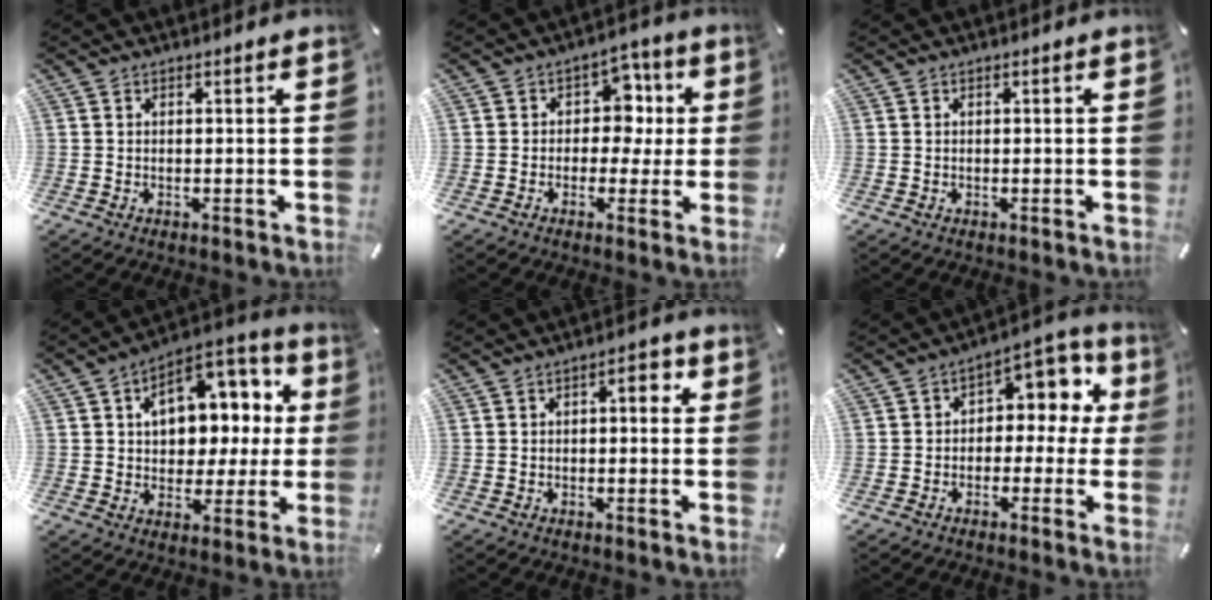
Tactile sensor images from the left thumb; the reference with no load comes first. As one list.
[{"total": 8.5, "force": [0.6, 7.2, 4.5], "torque": [-0.053, 0.003, 0.006]}, {"total": 0.0}, {"total": 13.5, "force": [3.9, 9.7, 8.6], "torque": [-0.117, -0.022, 0.073]}, {"total": 3.6, "force": [-0.3, 2.0, 3.0], "torque": [-0.037, 0.005, -0.015]}, {"total": 8.7, "force": [2.0, 6.2, 5.9], "torque": [-0.077, -0.011, 0.033]}]